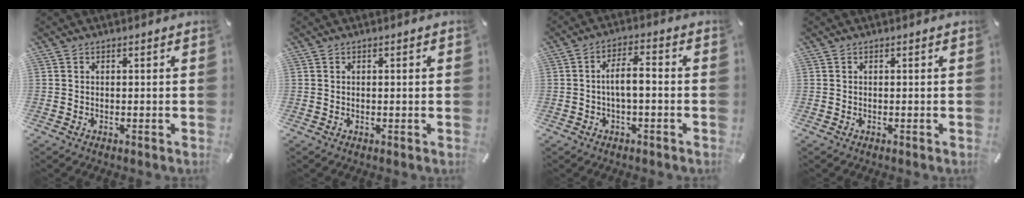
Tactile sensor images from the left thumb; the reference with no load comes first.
{"total": 0.9, "force": [0.1, 0.1, 0.9], "torque": [-0.015, 0.001, 0.001]}
{"total": 5.7, "force": [-1.1, 2.1, 5.1], "torque": [-0.097, 0.012, -0.023]}
{"total": 0.0}